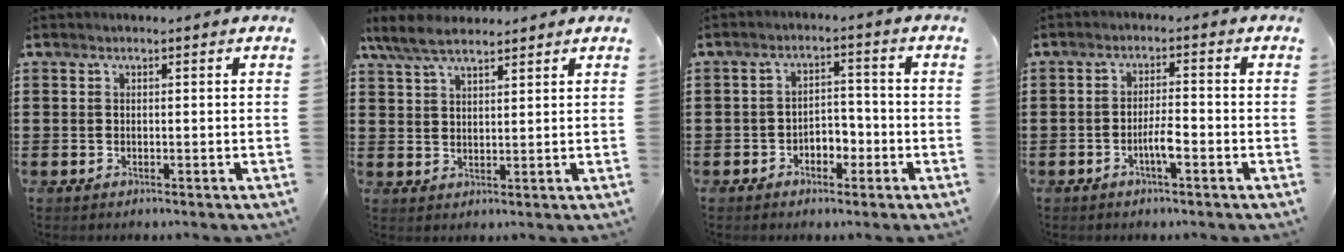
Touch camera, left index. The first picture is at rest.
{"total": 5.5, "force": [4.4, 1.6, 2.7], "torque": [-0.065, -0.004, 0.083]}
{"total": 3.2, "force": [-2.2, 1.9, 1.2], "torque": [-0.028, 0.007, -0.048]}
{"total": 3.6, "force": [-1.6, 0.7, 3.1], "torque": [-0.062, 0.001, -0.031]}